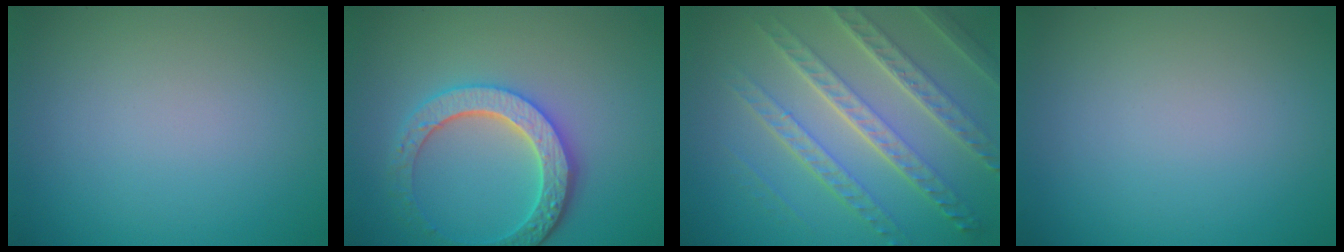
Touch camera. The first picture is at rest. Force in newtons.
{"total": 4.9, "press": 4.2, "slide": 2.4}
{"total": 7.6, "press": 5.4, "slide": 5.3}
{"total": 0.0}